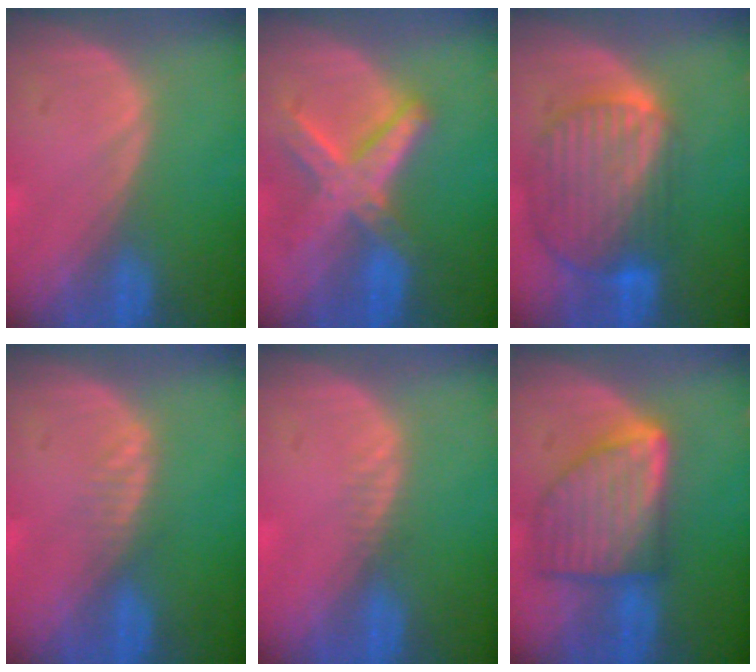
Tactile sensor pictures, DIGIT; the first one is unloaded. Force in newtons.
{"total": 8.3, "press": 7.1, "slide": 4.3}
{"total": 10.4, "press": 8.7, "slide": 5.6}
{"total": 1.6, "press": 1.6, "slide": 0.1}
{"total": 1.2, "press": 0.9, "slide": 0.8}
{"total": 9.1, "press": 9.1, "slide": 0.6}